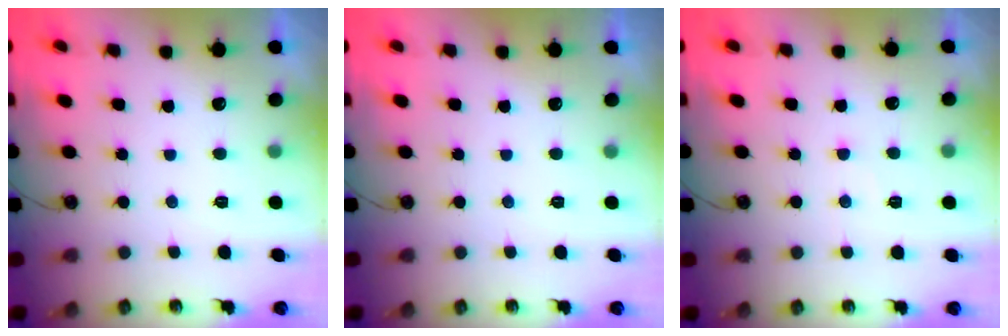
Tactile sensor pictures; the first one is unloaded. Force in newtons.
{"total": 0.0}
{"total": 3.0, "press": 3.0, "slide": 0.4}